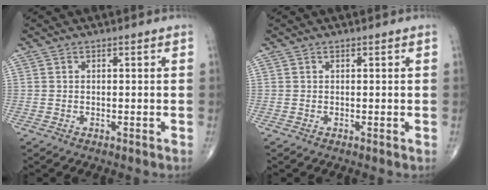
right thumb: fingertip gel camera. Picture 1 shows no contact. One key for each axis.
{"total": 0.0}